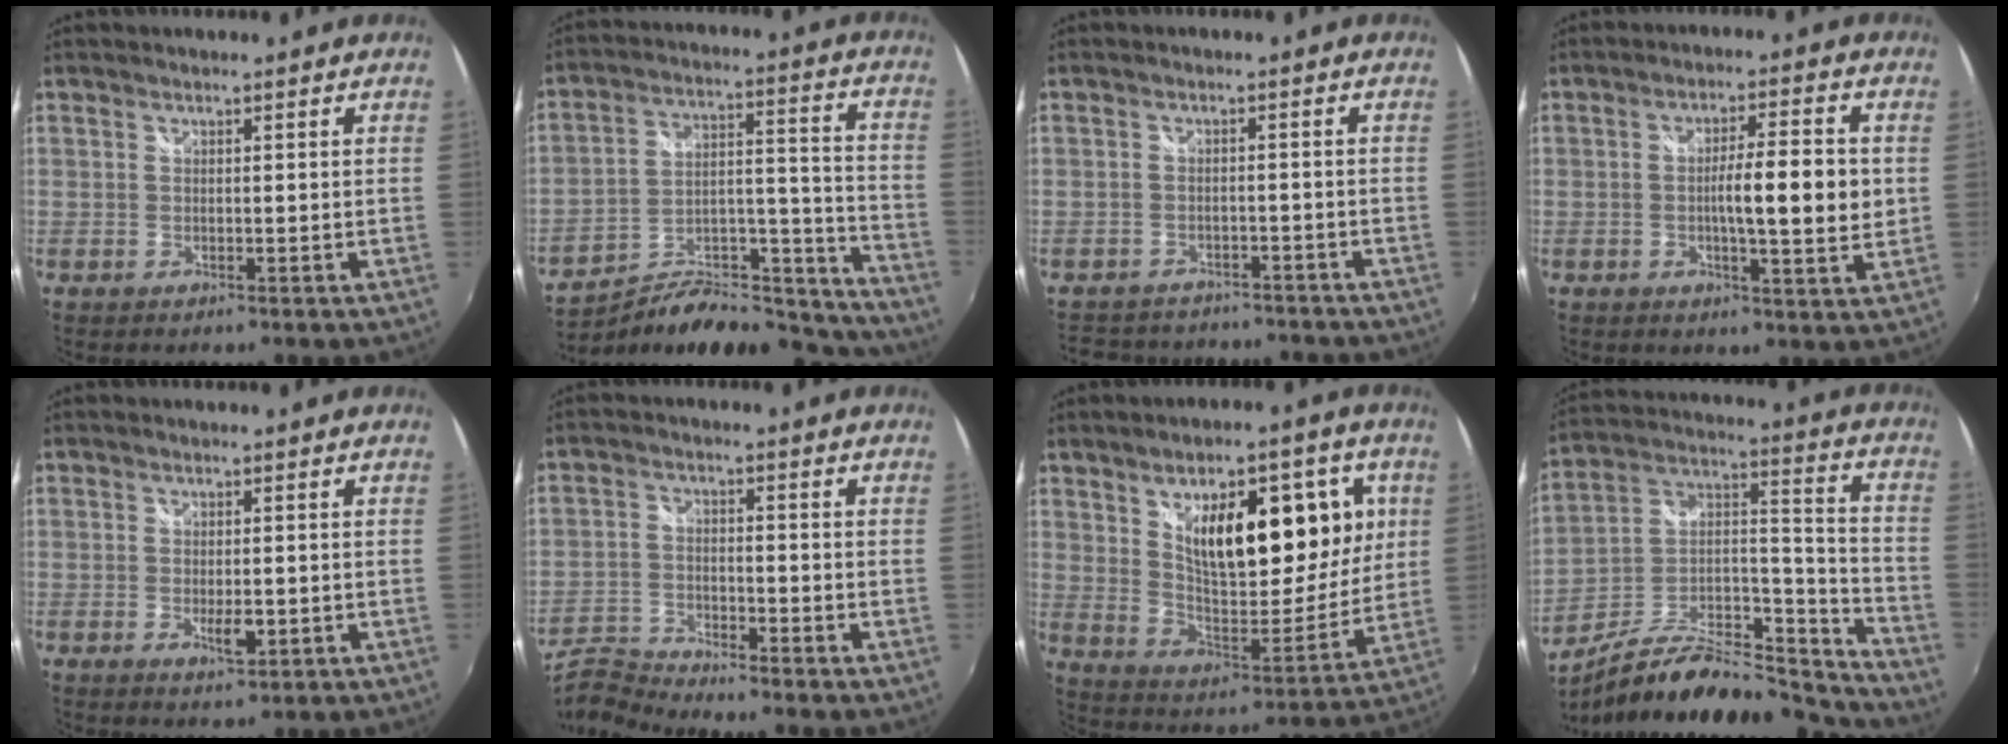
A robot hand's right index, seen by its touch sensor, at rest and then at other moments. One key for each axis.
{"total": 23.3, "fx": -19.9, "fy": 7.3, "fz": 9.6, "tx": -0.129, "ty": 0.040, "tz": -0.275}
{"total": 12.1, "fx": -10.4, "fy": 5.0, "fz": 3.7, "tx": -0.091, "ty": 0.015, "tz": -0.139}
{"total": 9.4, "fx": -0.1, "fy": 1.2, "fz": 9.3, "tx": -0.151, "ty": -0.003, "tz": 0.000}
{"total": 3.1, "fx": -0.9, "fy": 1.3, "fz": 2.7, "tx": -0.047, "ty": -0.008, "tz": -0.013}
{"total": 7.4, "fx": -7.3, "fy": -0.2, "fz": 1.4, "tx": -0.044, "ty": -0.001, "tz": -0.154}
{"total": 20.4, "fx": 7.0, "fy": 9.4, "fz": 16.6, "tx": -0.248, "ty": 0.005, "tz": 0.122}
{"total": 21.5, "fx": -18.2, "fy": 4.7, "fz": 10.4, "tx": -0.167, "ty": 0.017, "tz": -0.305}